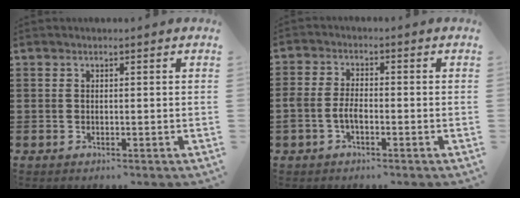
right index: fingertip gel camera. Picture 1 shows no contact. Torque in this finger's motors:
{"motor_torque": [0.28, 0.08, 0.14, 0.06]}